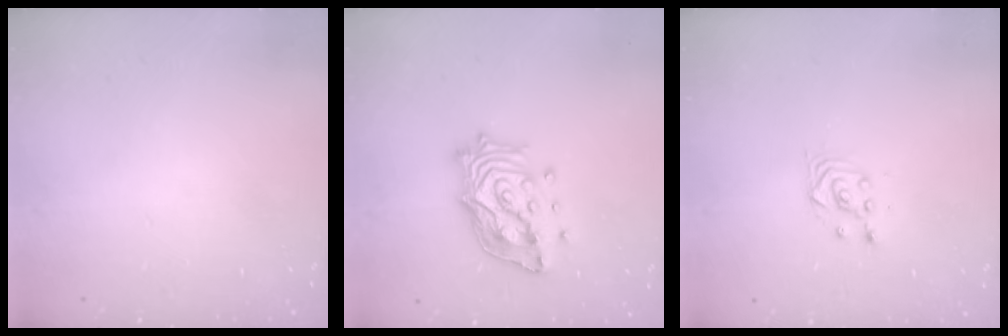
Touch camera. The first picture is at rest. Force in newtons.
{"total": 14.8, "press": 14.7, "slide": 1.6}
{"total": 3.3, "press": 3.3, "slide": 0.4}